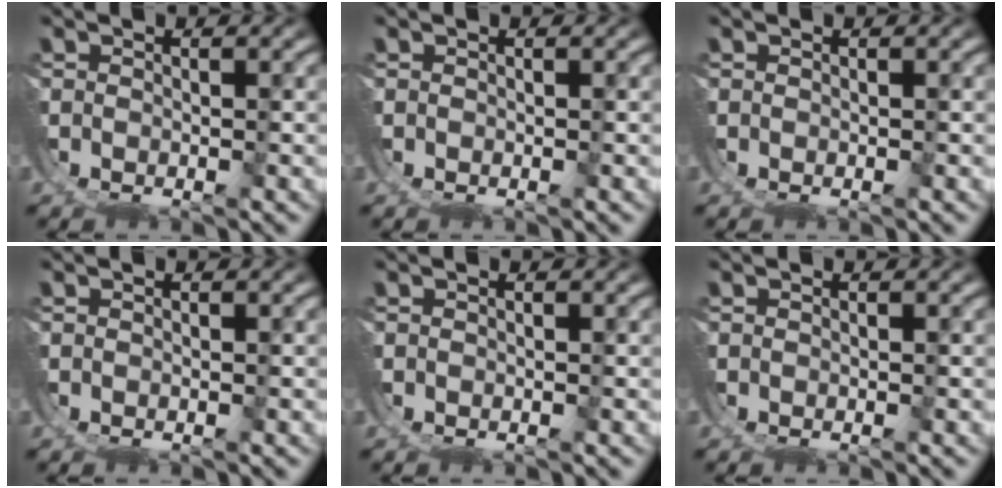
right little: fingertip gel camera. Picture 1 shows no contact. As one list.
[{"total": 0.0}, {"total": 0.0}, {"total": 0.0}, {"total": 0.0}, {"total": 0.0}]